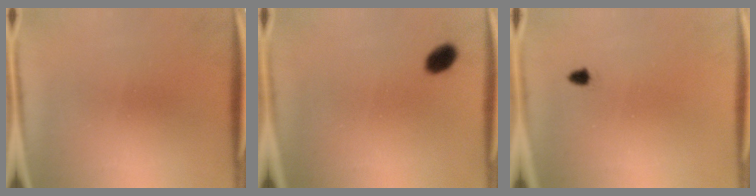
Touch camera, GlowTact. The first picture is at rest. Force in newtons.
{"total": 3.3}
{"total": 1.1}